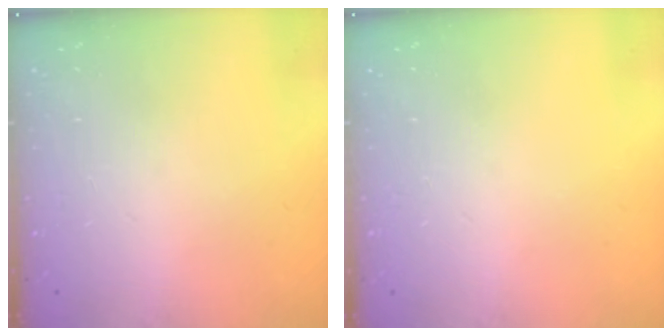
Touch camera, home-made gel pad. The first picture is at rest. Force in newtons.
{"total": 0.0}